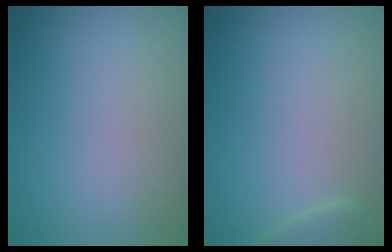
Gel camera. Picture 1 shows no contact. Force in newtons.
{"total": 1.2, "press": 1.2, "slide": 0.1}